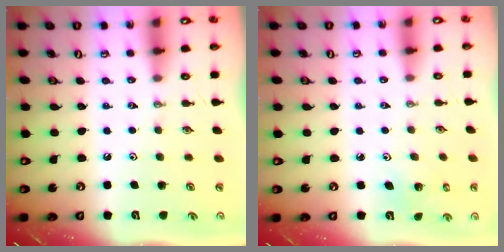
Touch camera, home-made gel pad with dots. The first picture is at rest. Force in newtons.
{"total": 2.7, "press": 2.7, "slide": 0.2}